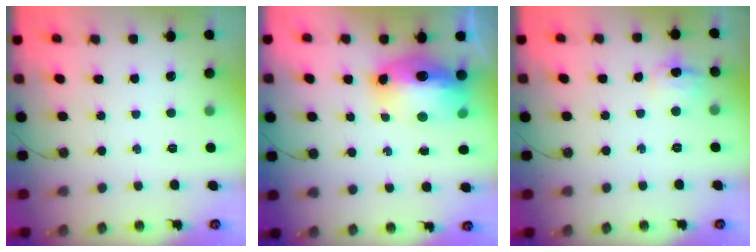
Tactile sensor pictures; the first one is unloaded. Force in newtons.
{"total": 15.8, "press": 15.7, "slide": 1.6}
{"total": 7.7, "press": 7.6, "slide": 0.8}